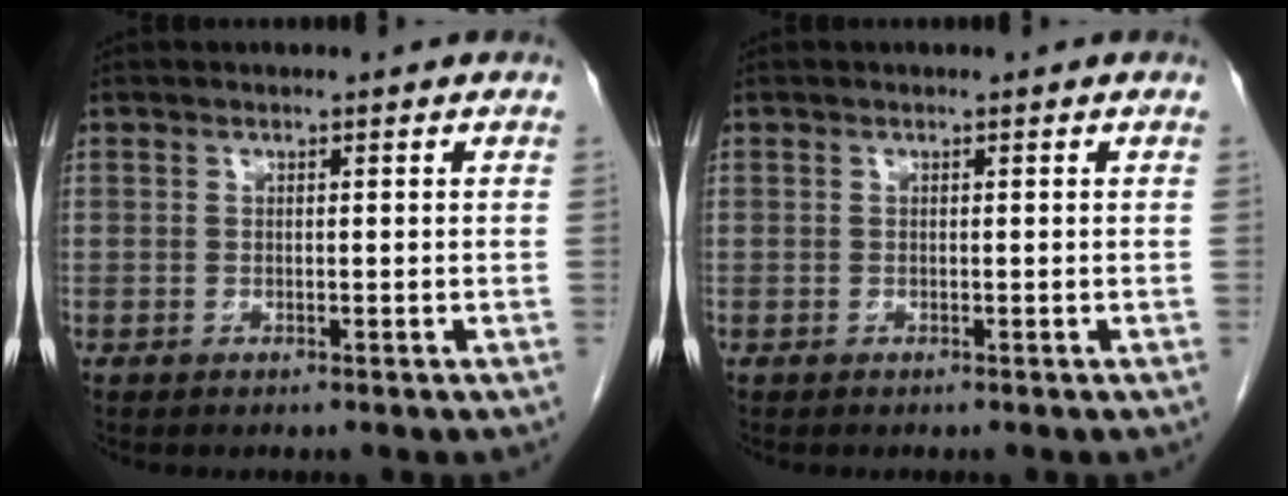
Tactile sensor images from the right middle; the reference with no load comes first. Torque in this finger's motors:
{"motor_torque": [0.65, -0.50, 0.08, 0.01]}